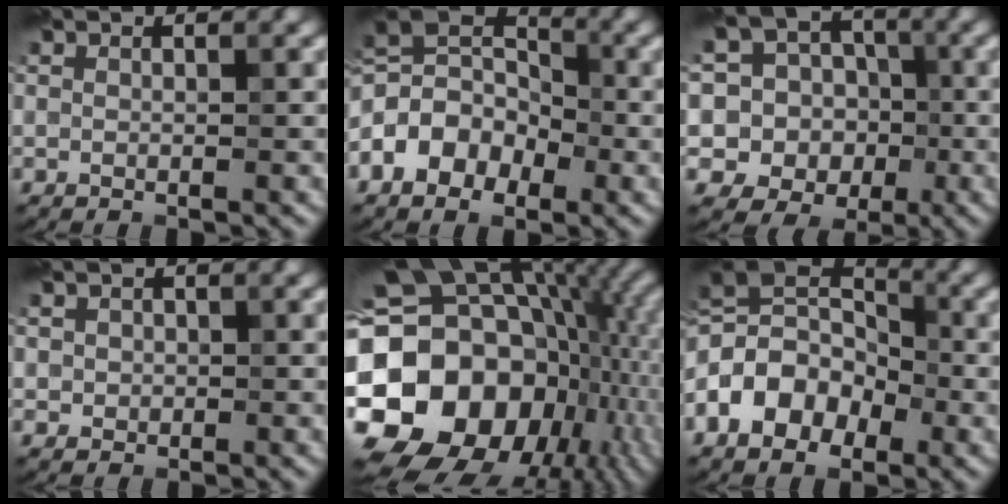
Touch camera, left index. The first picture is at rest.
{"total": 6.4, "force": [-2.4, 4.6, 3.8], "torque": [-0.072, 0.013, -0.067]}
{"total": 11.9, "force": [-0.8, 11.2, 3.8], "torque": [-0.104, 0.036, -0.037]}
{"total": 1.3, "force": [0.0, 1.2, 0.4], "torque": [-0.004, -0.005, 0.001]}
{"total": 21.1, "force": [-1.4, 16.9, 12.5], "torque": [-0.235, -0.015, -0.033]}
{"total": 7.6, "force": [-2.8, 5.4, 4.6], "torque": [-0.084, 0.013, -0.073]}